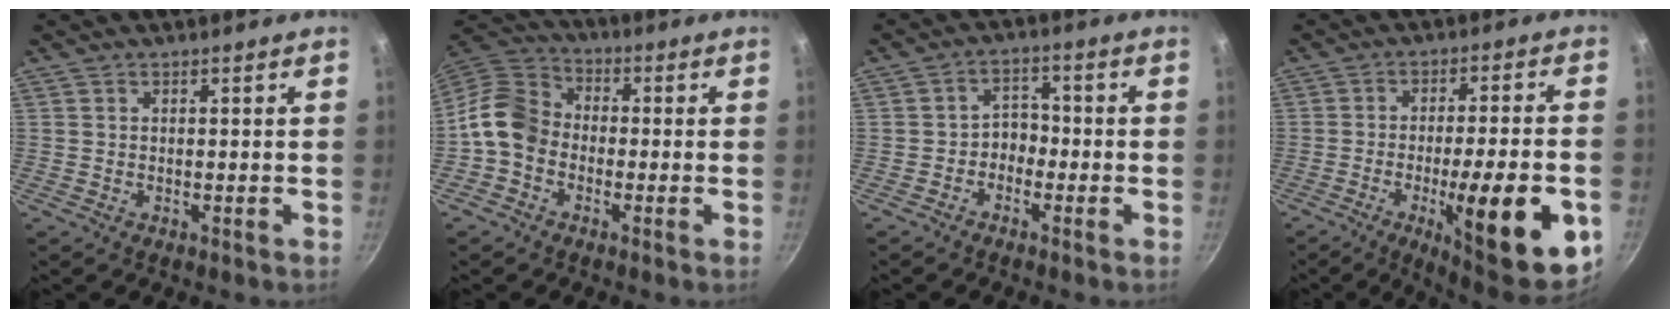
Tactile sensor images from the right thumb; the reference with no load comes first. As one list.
[{"total": 9.7, "force": [-2.4, 7.7, 5.3], "torque": [-0.077, 0.035, -0.071]}, {"total": 3.7, "force": [-1.8, 2.8, 1.7], "torque": [-0.003, 0.027, -0.034]}, {"total": 20.5, "force": [-6.7, 5.0, 18.8], "torque": [-0.242, 0.021, -0.089]}]